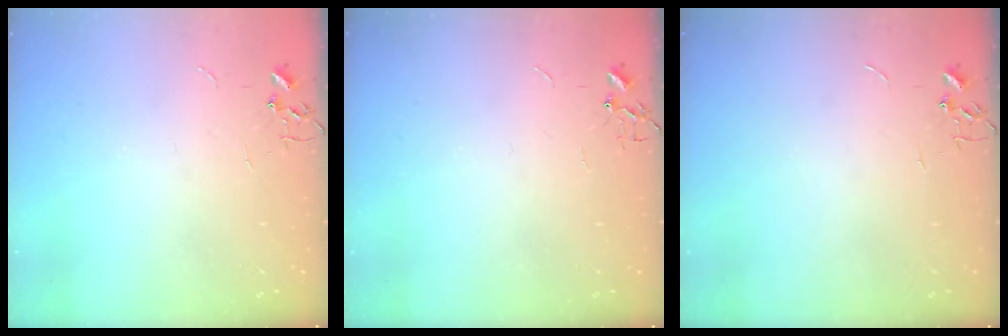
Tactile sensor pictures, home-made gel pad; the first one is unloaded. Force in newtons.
{"total": 4.0, "press": 3.1, "slide": 2.5}
{"total": 0.0}